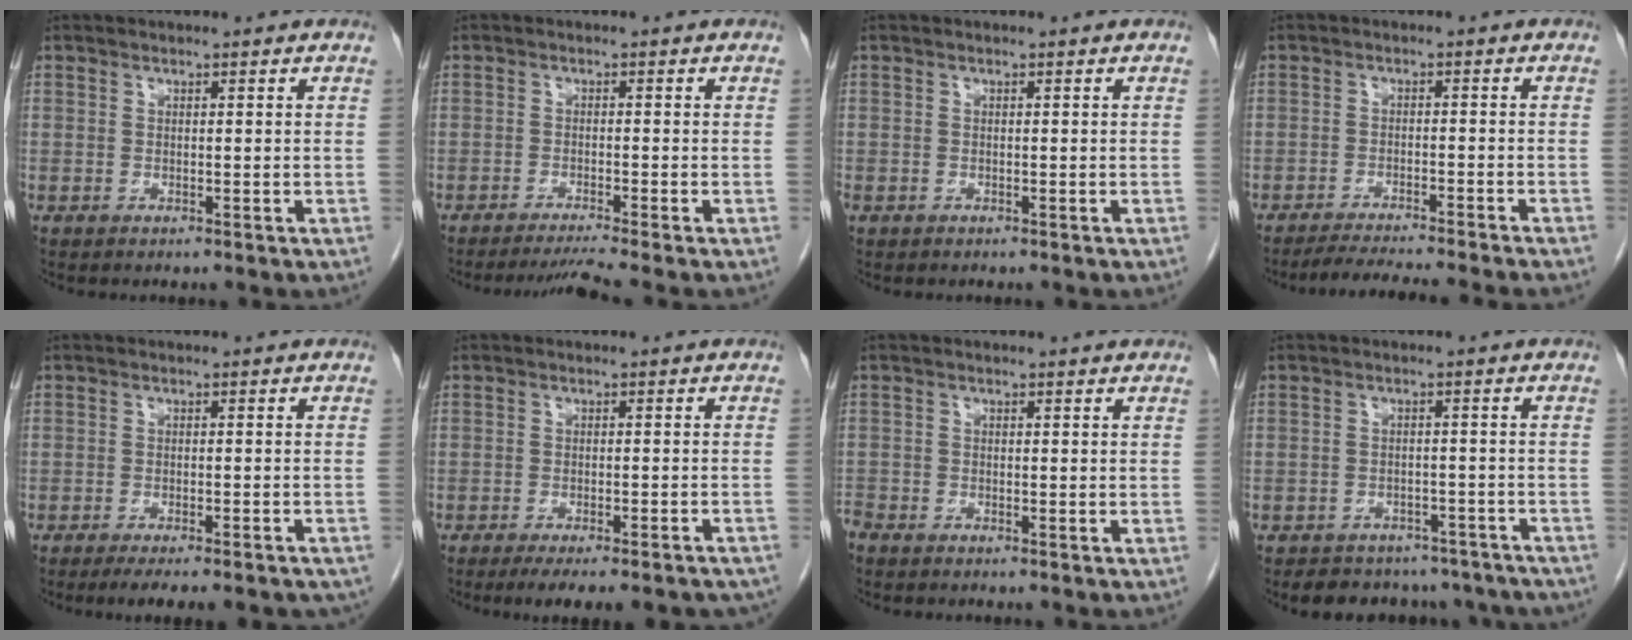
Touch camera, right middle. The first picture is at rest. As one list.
[{"total": 3.6, "force": [-3.0, -1.9, 0.9], "torque": [-0.025, -0.019, -0.054]}, {"total": 0.0}, {"total": 9.8, "force": [-8.8, -1.0, 4.0], "torque": [-0.043, -0.017, -0.130]}, {"total": 10.5, "force": [-8.7, 2.1, 5.5], "torque": [-0.066, -0.007, -0.104]}, {"total": 13.0, "force": [-11.0, 2.5, 6.5], "torque": [-0.071, -0.004, -0.131]}, {"total": 1.7, "force": [-1.6, 0.2, 0.4], "torque": [-0.006, -0.004, -0.030]}, {"total": 12.6, "force": [-10.7, 5.9, 3.0], "torque": [-0.037, 0.012, -0.112]}]